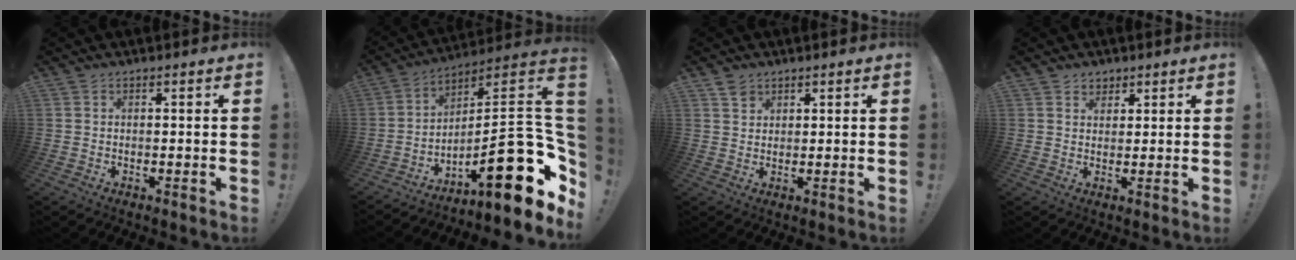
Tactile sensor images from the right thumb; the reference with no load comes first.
{"total": 25.2, "force": [-8.4, 7.4, 22.6], "torque": [-0.314, 0.031, -0.128]}
{"total": 2.8, "force": [2.1, 1.7, 0.5], "torque": [0.001, -0.012, 0.038]}
{"total": 3.2, "force": [2.2, 2.2, 0.2], "torque": [0.012, -0.014, 0.037]}